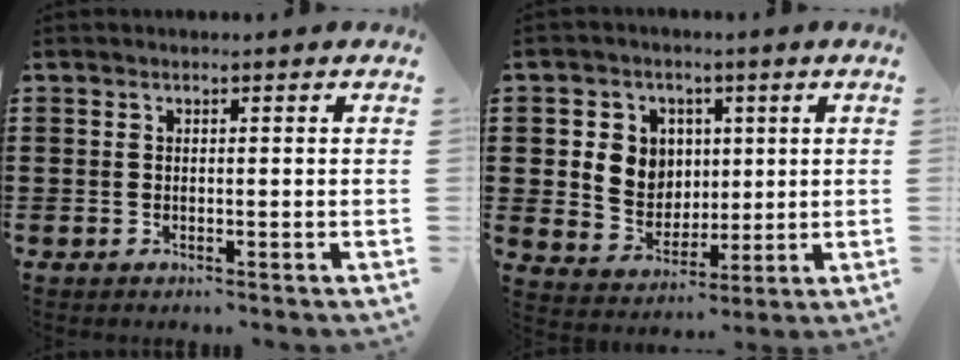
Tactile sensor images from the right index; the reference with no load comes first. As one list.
[{"total": 6.5, "force": [1.6, 6.1, 1.7], "torque": [-0.055, 0.013, 0.029]}]